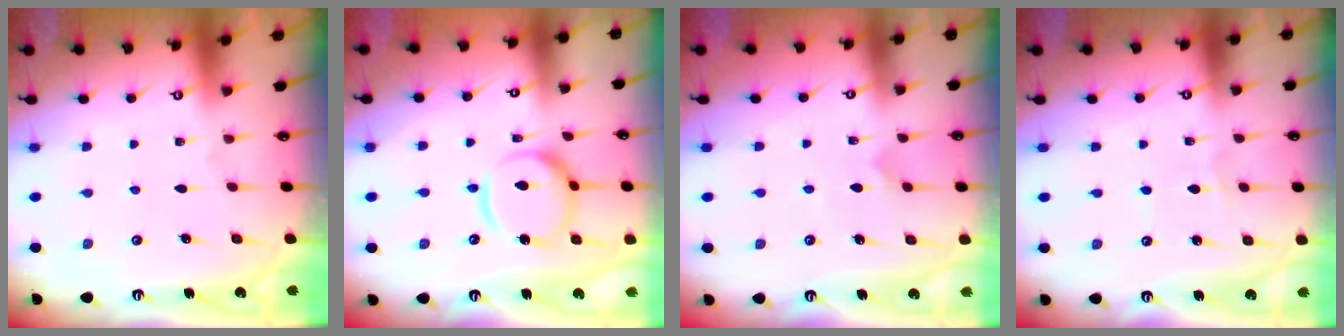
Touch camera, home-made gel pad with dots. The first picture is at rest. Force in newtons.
{"total": 14.4, "press": 14.4, "slide": 1.3}
{"total": 3.7, "press": 3.6, "slide": 0.6}
{"total": 1.5, "press": 1.4, "slide": 0.2}